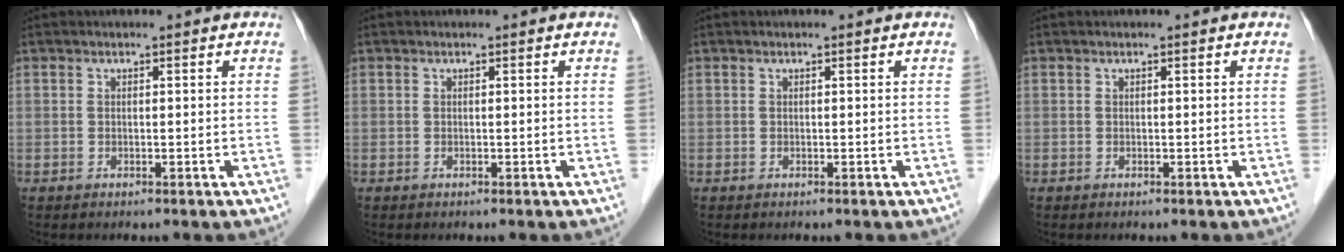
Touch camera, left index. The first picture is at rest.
{"total": 0.0}
{"total": 0.0}
{"total": 0.0}